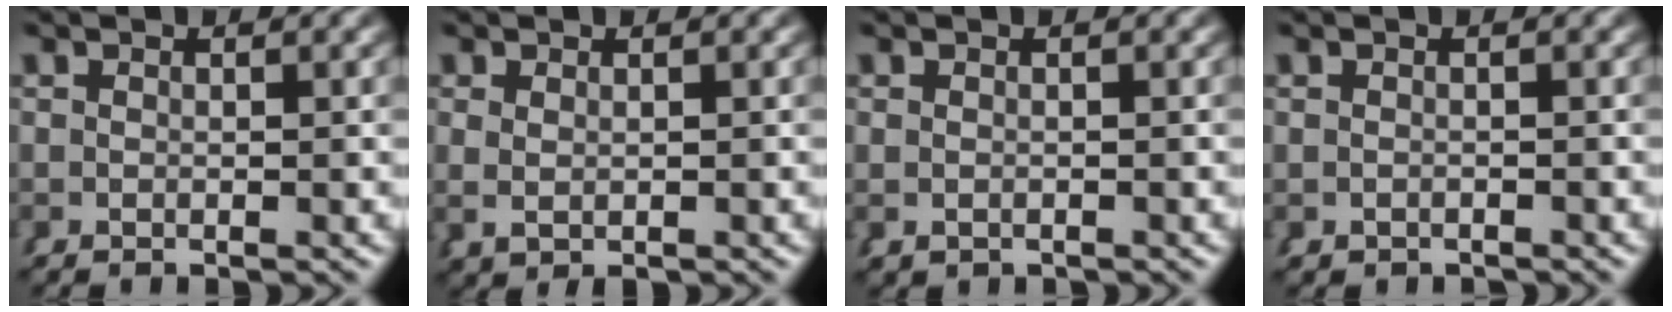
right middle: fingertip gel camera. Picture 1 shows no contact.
{"total": 1.3, "force": [0.2, 0.7, 1.0], "torque": [-0.024, -0.007, 0.015]}
{"total": 1.0, "force": [-0.4, 0.9, 0.4], "torque": [-0.020, -0.012, 0.001]}
{"total": 0.8, "force": [-0.7, 0.3, -0.1], "torque": [-0.007, -0.010, -0.005]}